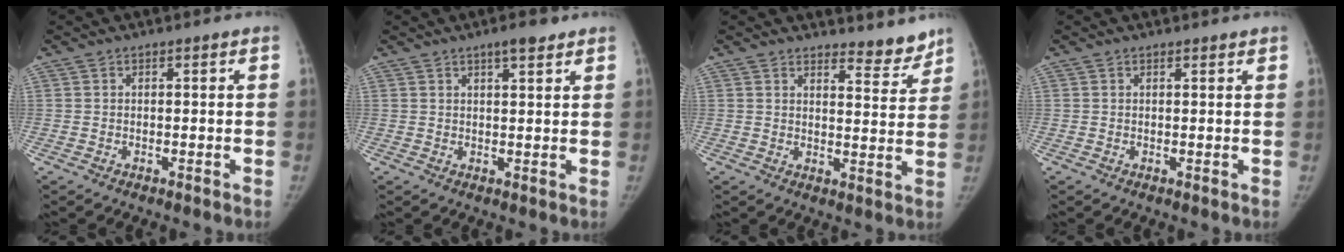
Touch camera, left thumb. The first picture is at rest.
{"total": 3.8, "force": [2.6, 1.0, 2.6], "torque": [-0.032, -0.014, 0.038]}
{"total": 5.6, "force": [5.2, 1.5, 1.4], "torque": [0.001, -0.051, 0.072]}
{"total": 1.0, "force": [0.9, 0.3, 0.4], "torque": [-0.003, -0.002, 0.013]}